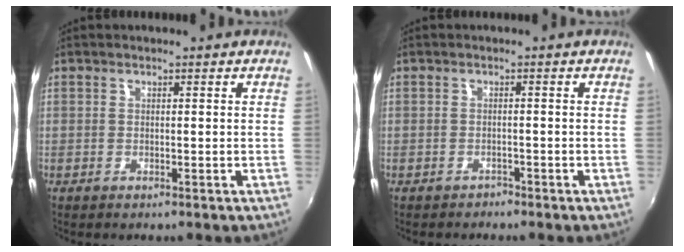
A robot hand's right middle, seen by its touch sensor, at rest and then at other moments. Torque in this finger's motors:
{"motor_torque": [0.15, -0.68, -0.16, -0.02]}